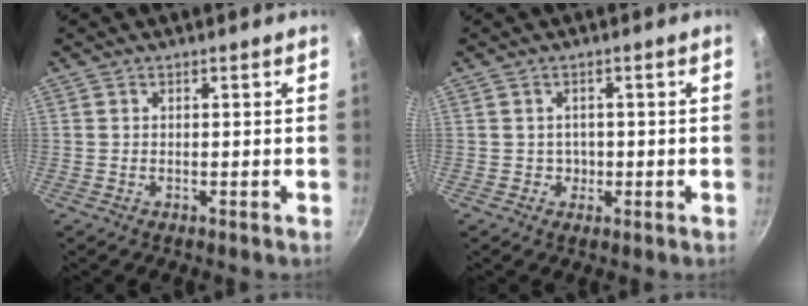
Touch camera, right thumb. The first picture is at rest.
{"total": 1.5, "force": [-0.2, 1.5, 0.3], "torque": [0.009, 0.001, -0.001]}